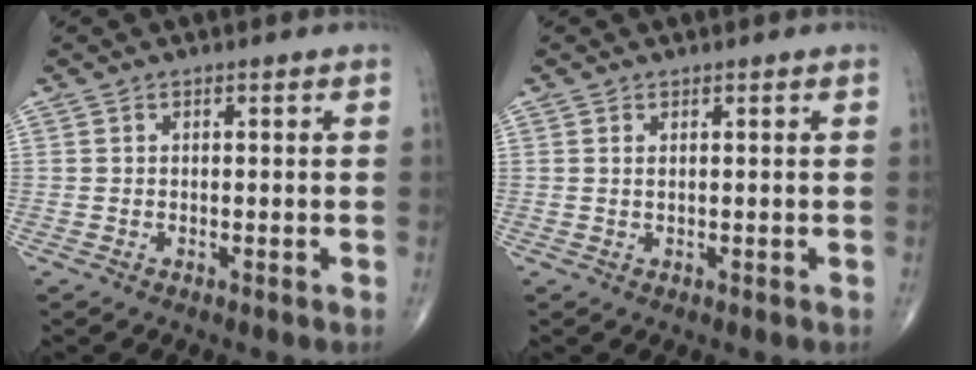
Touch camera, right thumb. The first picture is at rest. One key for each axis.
{"total": 0.7, "fx": 0.3, "fy": 0.2, "fz": 0.6, "tx": -0.012, "ty": 0.001, "tz": 0.006}